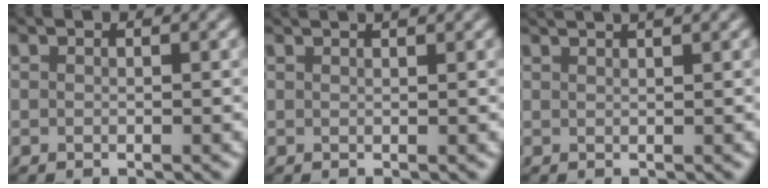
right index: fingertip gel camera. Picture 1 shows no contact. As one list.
[{"total": 1.3, "force": [0.9, -0.3, 0.9], "torque": [-0.005, 0.004, 0.014]}, {"total": 2.5, "force": [1.9, 0.1, 1.7], "torque": [-0.012, 0.009, 0.027]}]